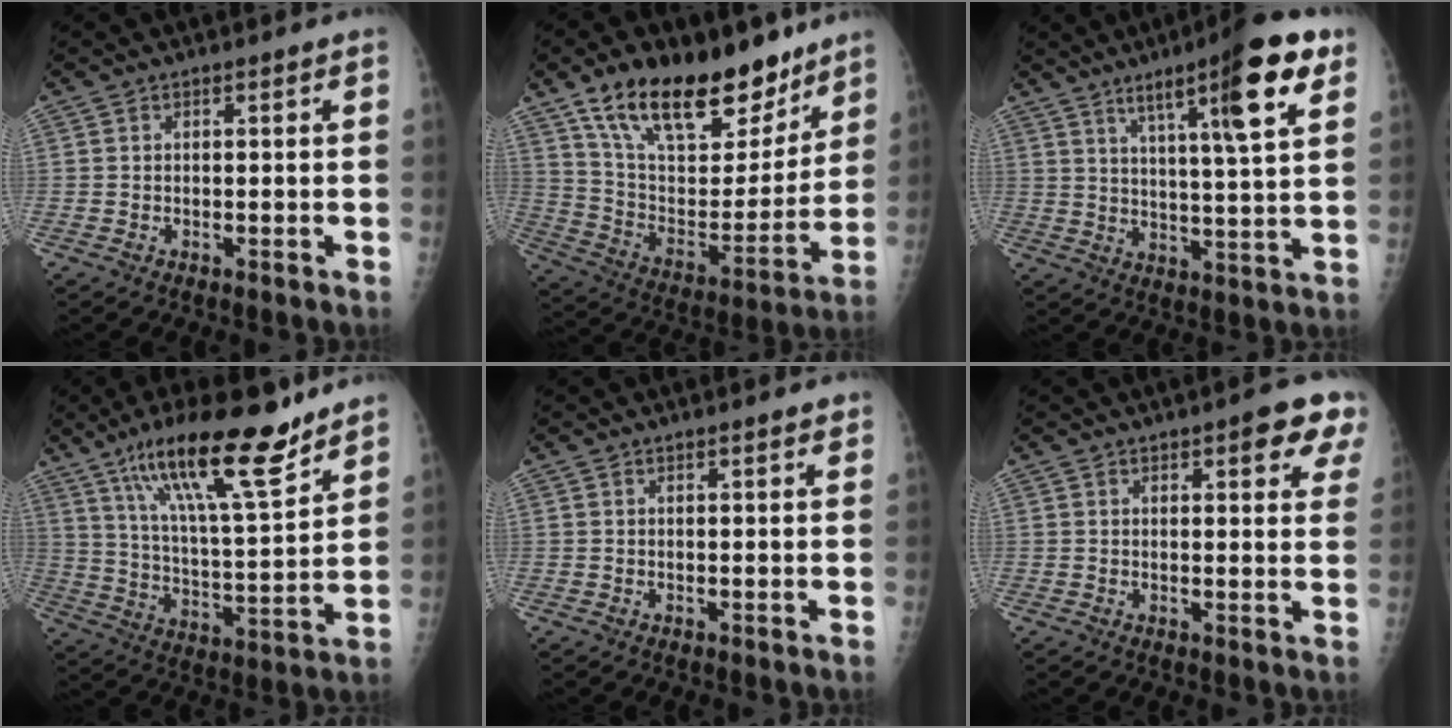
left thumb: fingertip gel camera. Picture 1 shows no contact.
{"total": 25.1, "force": [17.0, 11.6, 14.4], "torque": [-0.192, -0.062, 0.286]}
{"total": 15.4, "force": [8.1, 1.9, 13.0], "torque": [-0.188, -0.031, 0.120]}
{"total": 20.6, "force": [14.3, 4.2, 14.3], "torque": [-0.222, -0.064, 0.243]}
{"total": 1.8, "force": [1.4, 0.3, 1.1], "torque": [-0.010, -0.001, 0.017]}
{"total": 8.3, "force": [4.8, 2.6, 6.3], "torque": [-0.045, -0.015, 0.051]}